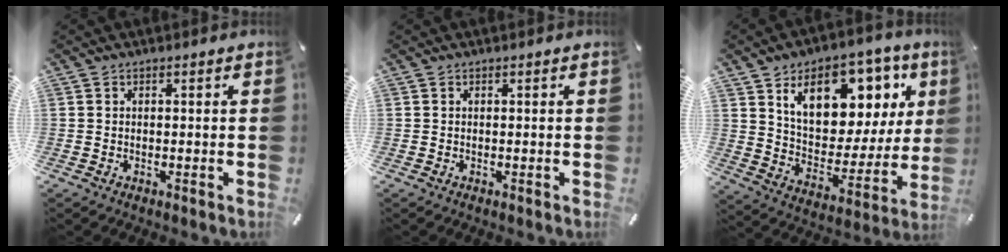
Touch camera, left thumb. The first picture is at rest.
{"total": 0.0}
{"total": 17.4, "force": [10.0, 10.6, 9.4], "torque": [-0.146, -0.058, 0.174]}